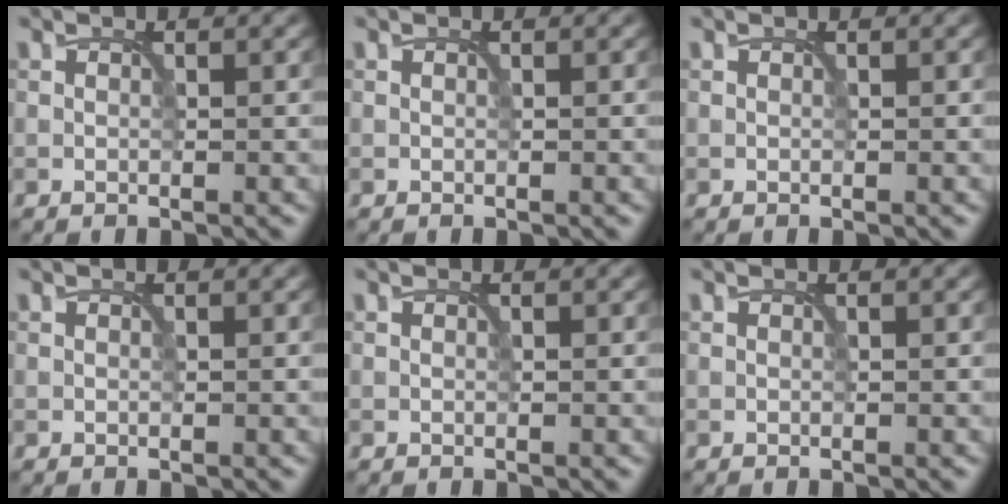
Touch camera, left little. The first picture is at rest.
{"total": 0.0}
{"total": 0.0}
{"total": 0.0}
{"total": 0.0}
{"total": 0.0}